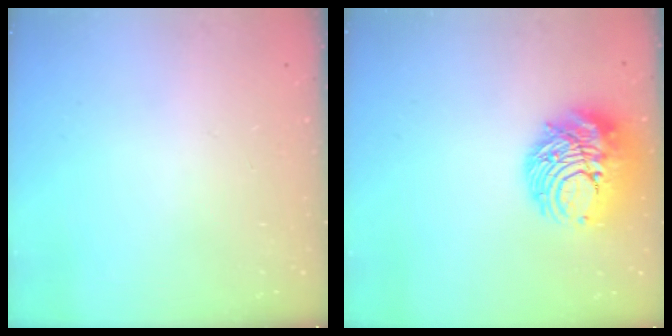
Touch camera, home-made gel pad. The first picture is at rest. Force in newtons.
{"total": 12.6, "press": 12.5, "slide": 1.3}